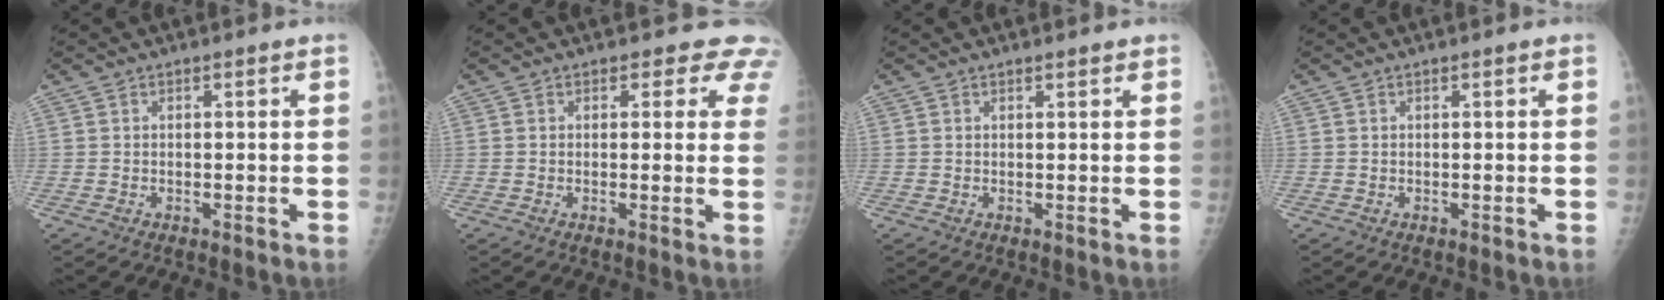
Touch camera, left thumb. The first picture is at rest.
{"total": 5.0, "force": [4.1, 2.7, 1.0], "torque": [0.028, -0.018, 0.024]}
{"total": 0.8, "force": [0.8, 0.2, 0.3], "torque": [-0.005, -0.003, 0.011]}
{"total": 0.0}